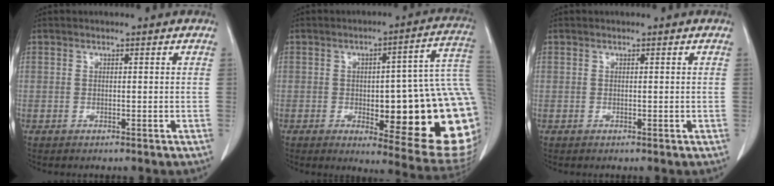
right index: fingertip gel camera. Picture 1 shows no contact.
{"total": 25.4, "force": [-2.4, 5.5, 24.7], "torque": [-0.217, 0.019, -0.016]}
{"total": 0.0}